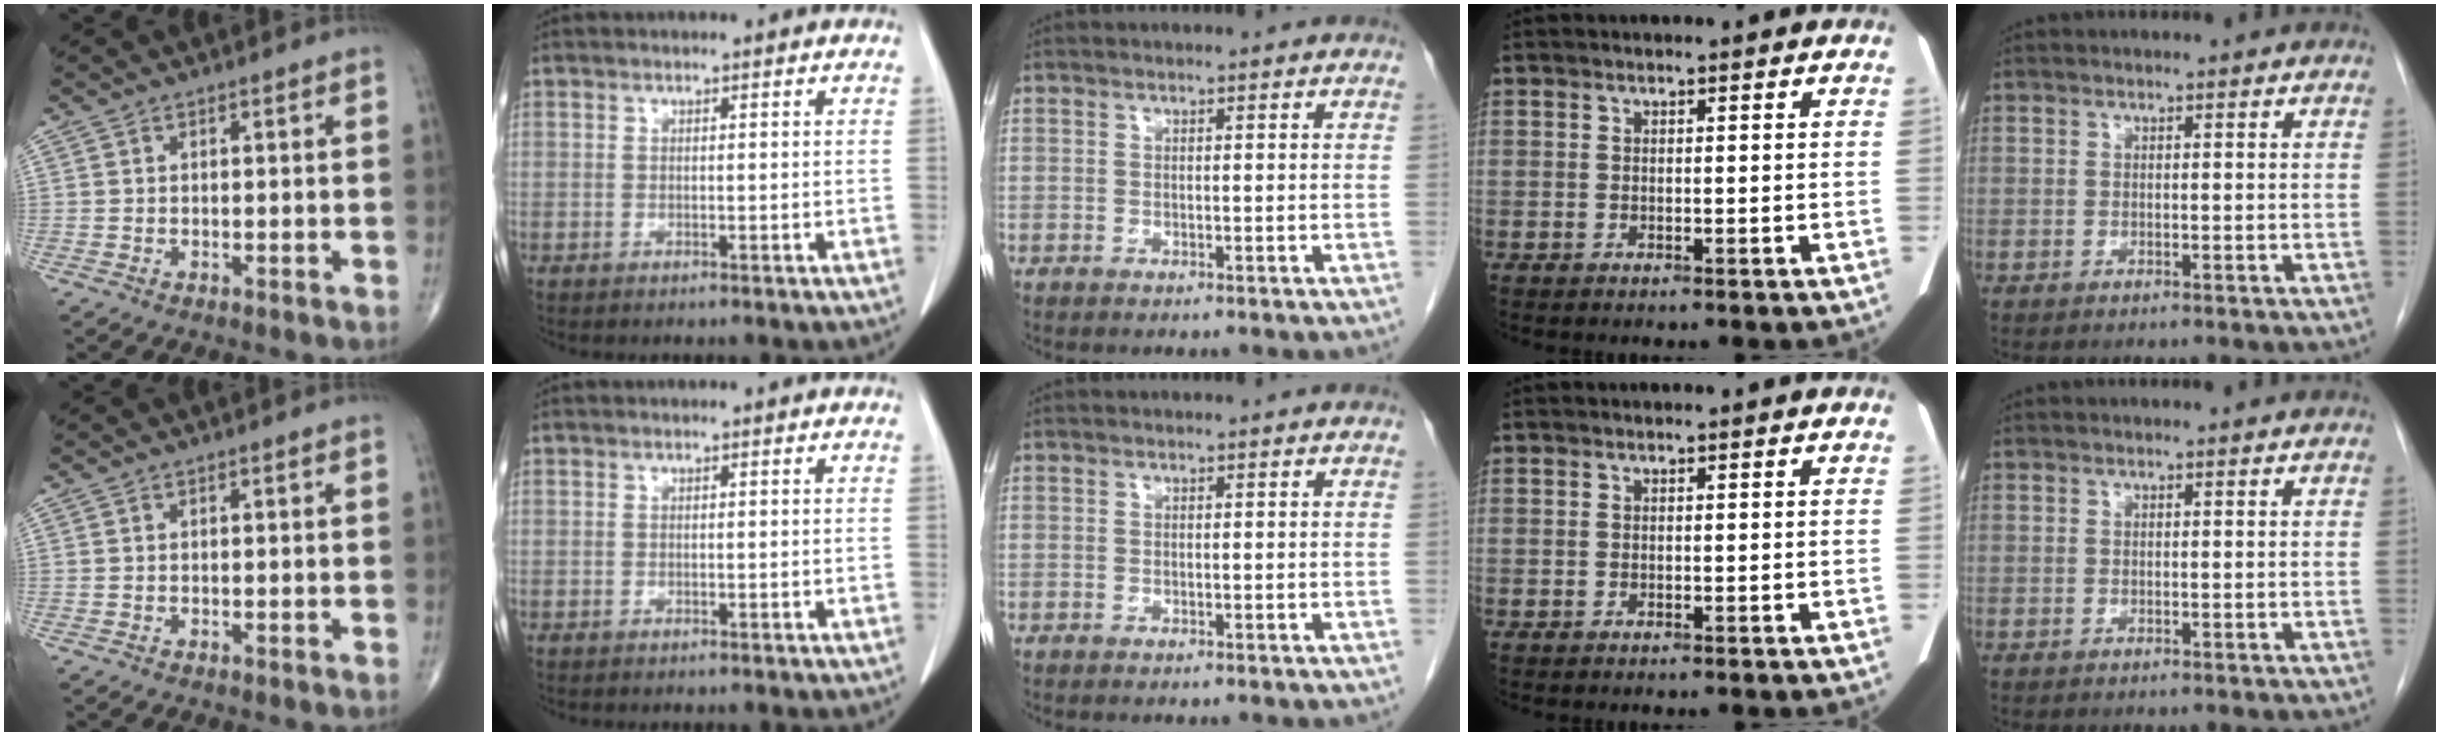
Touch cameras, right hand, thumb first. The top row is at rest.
{}